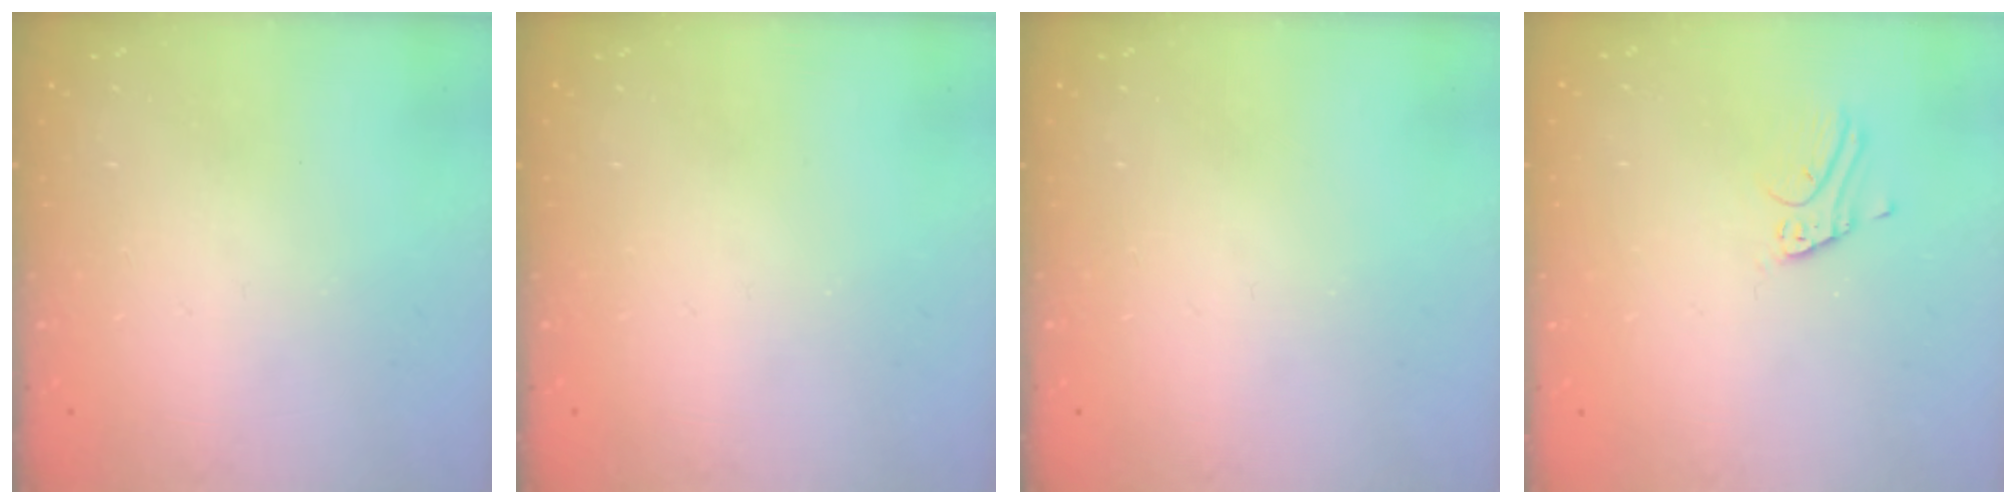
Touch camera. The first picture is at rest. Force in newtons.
{"total": 0.0}
{"total": 0.0}
{"total": 4.3, "press": 4.3, "slide": 0.4}